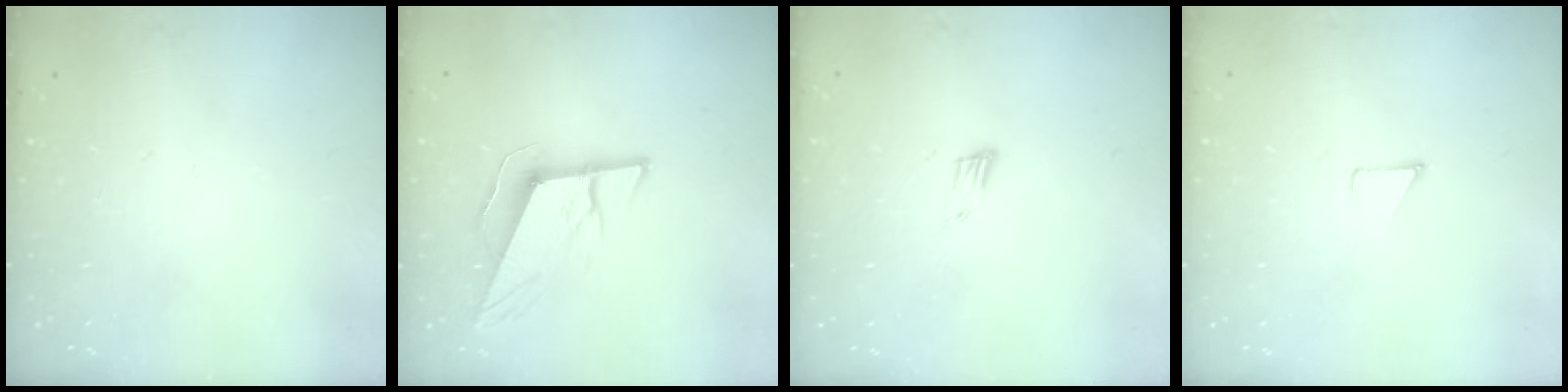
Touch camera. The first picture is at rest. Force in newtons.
{"total": 10.3, "press": 10.0, "slide": 2.8}
{"total": 4.4, "press": 4.3, "slide": 1.0}
{"total": 2.9, "press": 2.8, "slide": 0.3}